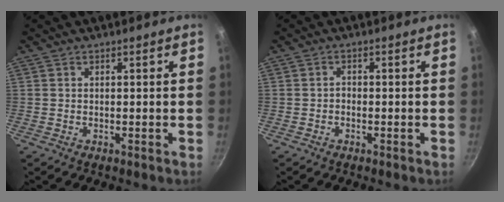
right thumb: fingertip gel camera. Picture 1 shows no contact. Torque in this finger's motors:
{"motor_torque": [-0.10, -0.14, 0.12, -0.12, -0.04]}